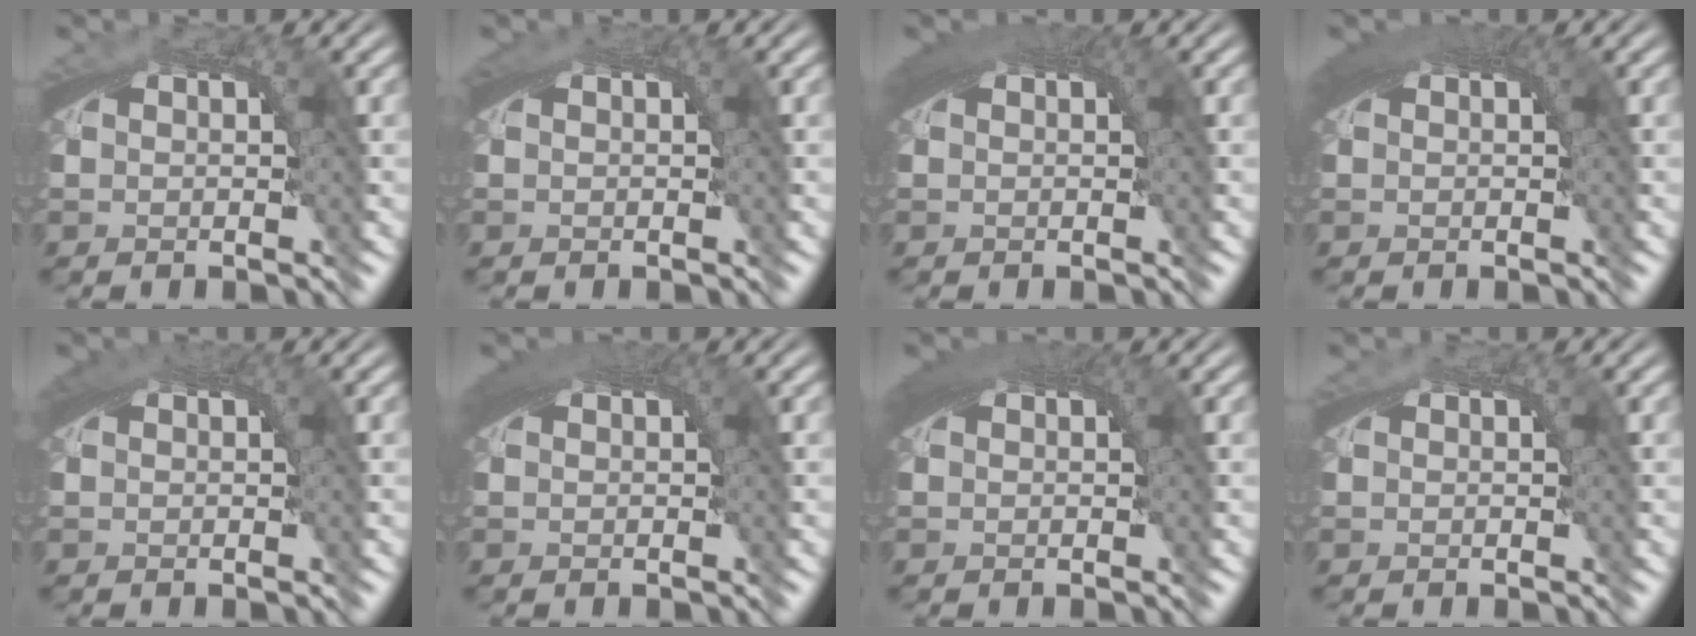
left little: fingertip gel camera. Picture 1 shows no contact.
{"total": 0.9, "force": [0.4, -0.1, 0.8], "torque": [-0.011, 0.003, 0.007]}
{"total": 2.6, "force": [1.0, 0.7, 2.3], "torque": [-0.029, 0.008, 0.013]}
{"total": 2.8, "force": [1.1, 0.8, 2.4], "torque": [-0.030, 0.009, 0.014]}
{"total": 1.5, "force": [0.6, 0.1, 1.3], "torque": [-0.017, 0.005, 0.010]}
{"total": 2.5, "force": [1.0, 0.6, 2.2], "torque": [-0.027, 0.008, 0.014]}
{"total": 2.8, "force": [1.0, 0.8, 2.4], "torque": [-0.030, 0.008, 0.014]}
{"total": 0.0}